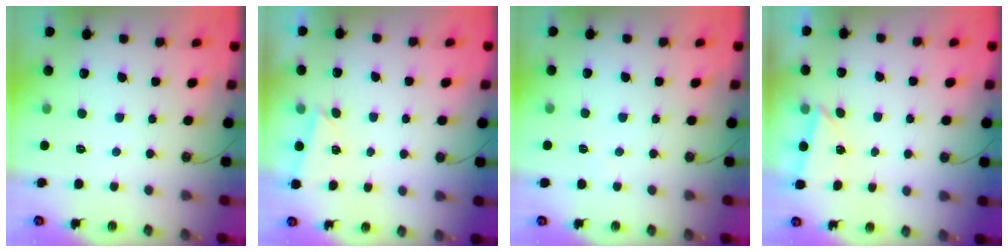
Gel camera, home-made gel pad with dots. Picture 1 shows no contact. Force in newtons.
{"total": 2.7, "press": 1.7, "slide": 2.1}
{"total": 2.1, "press": 1.9, "slide": 0.7}
{"total": 2.5, "press": 0.6, "slide": 2.4}